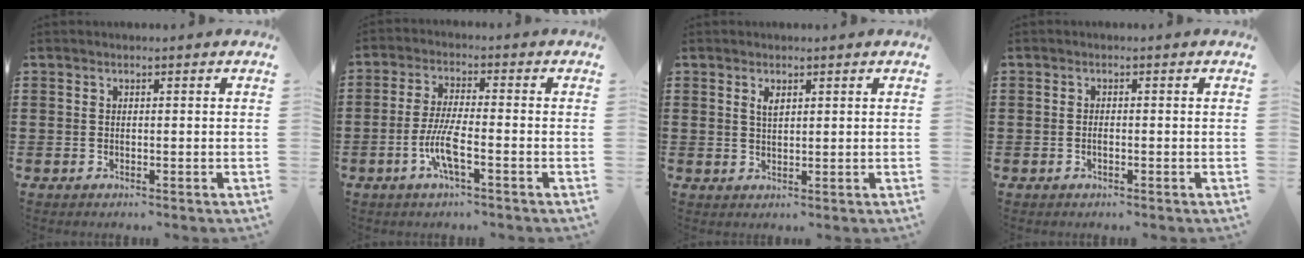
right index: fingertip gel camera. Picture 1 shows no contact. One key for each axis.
{"total": 6.2, "fx": -2.6, "fy": 1.2, "fz": 5.5, "tx": -0.126, "ty": -0.014, "tz": -0.055}
{"total": 1.8, "fx": 1.0, "fy": 0.7, "fz": 1.3, "tx": -0.028, "ty": 0.003, "tz": 0.017}
{"total": 0.8, "fx": -0.3, "fy": 0.3, "fz": 0.7, "tx": -0.015, "ty": -0.004, "tz": -0.004}